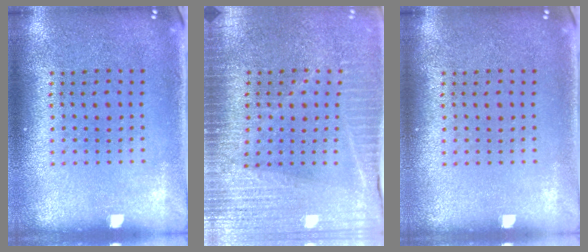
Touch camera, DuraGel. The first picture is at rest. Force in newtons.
{"total": 3.6, "press": 3.4, "slide": 1.1}
{"total": 0.0}